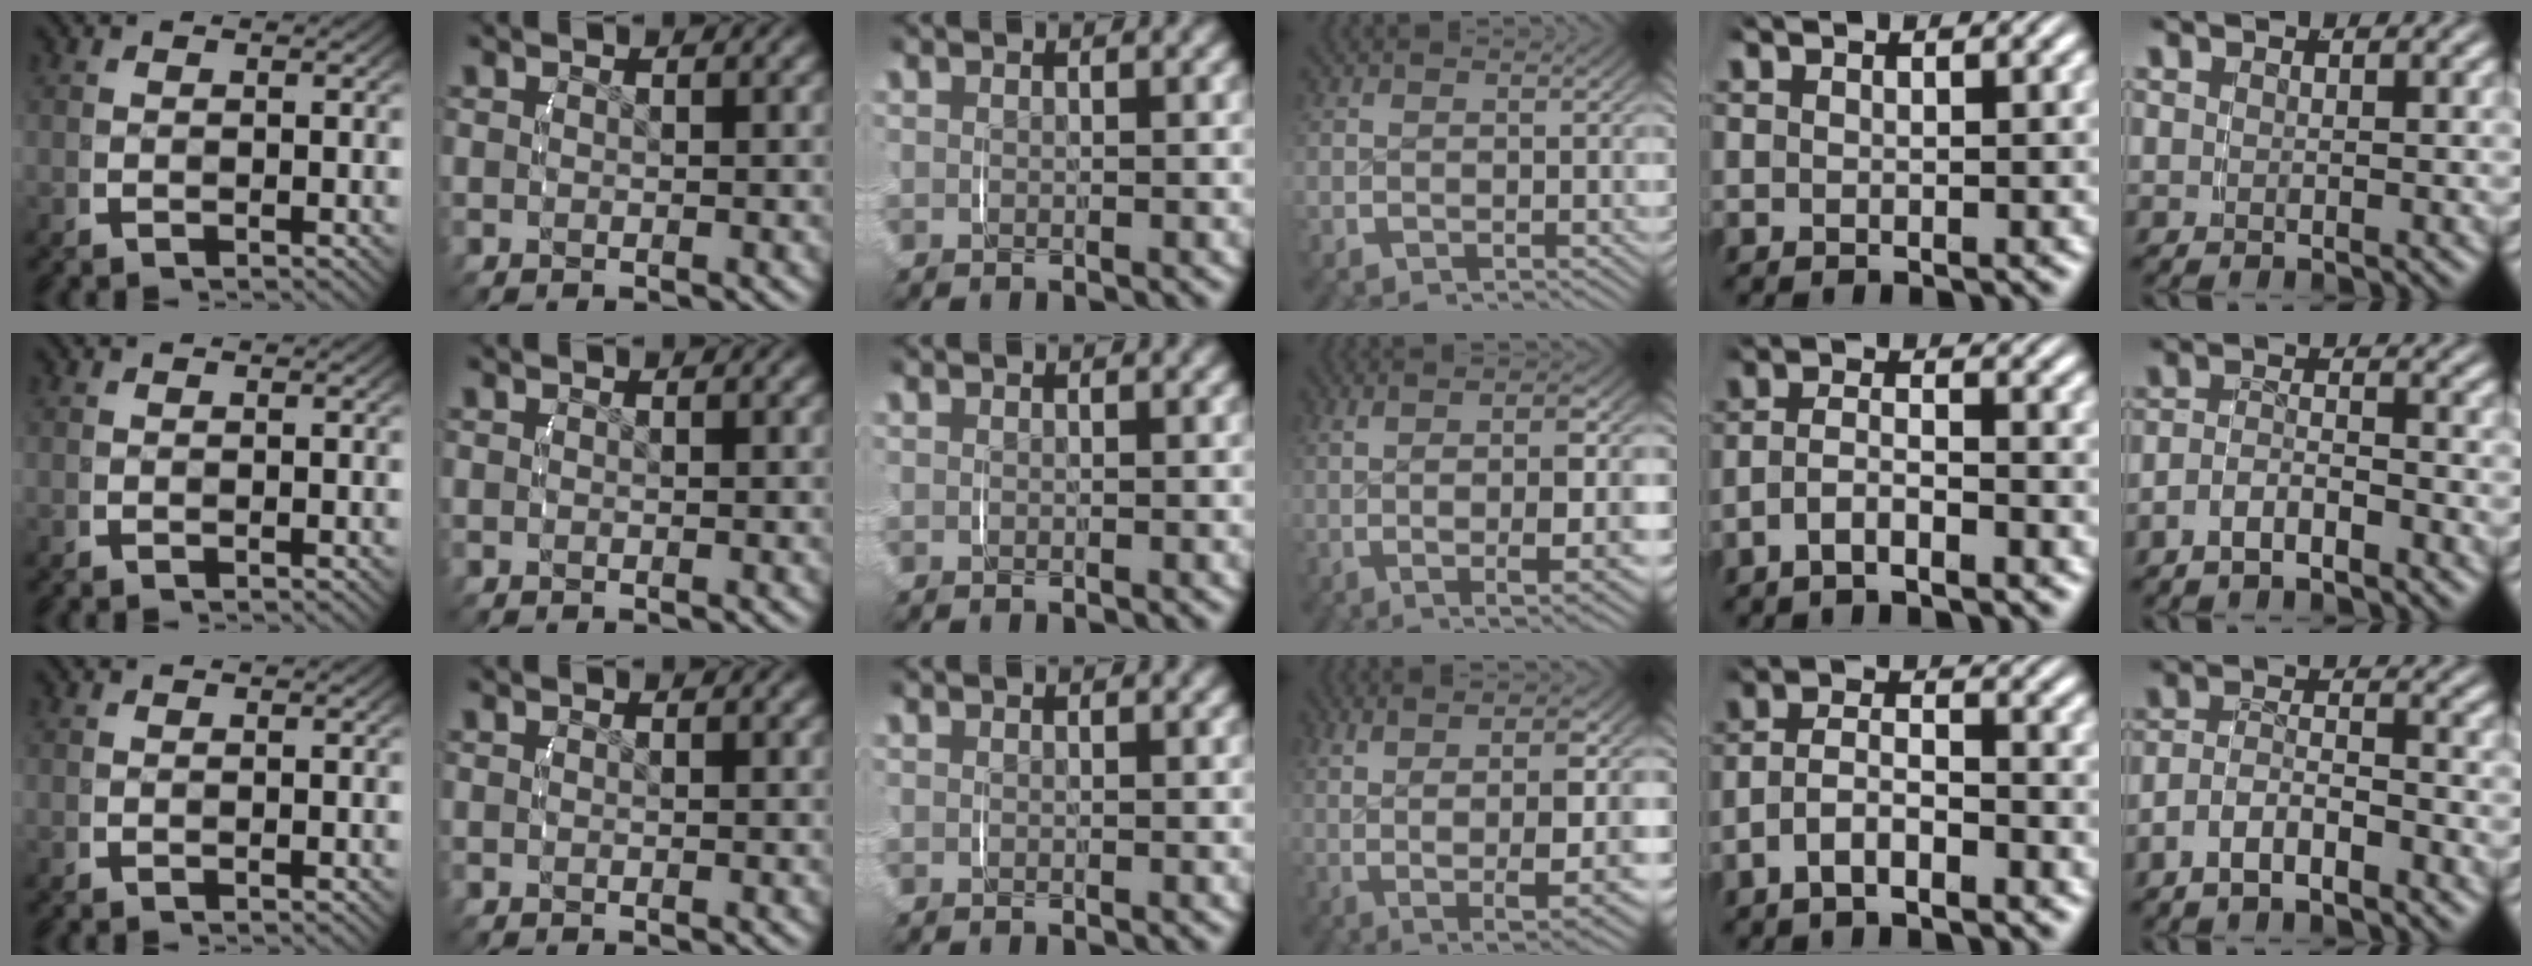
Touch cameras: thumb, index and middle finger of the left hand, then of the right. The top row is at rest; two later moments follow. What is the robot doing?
{"motion": "lift_and_place", "object": "scarf"}